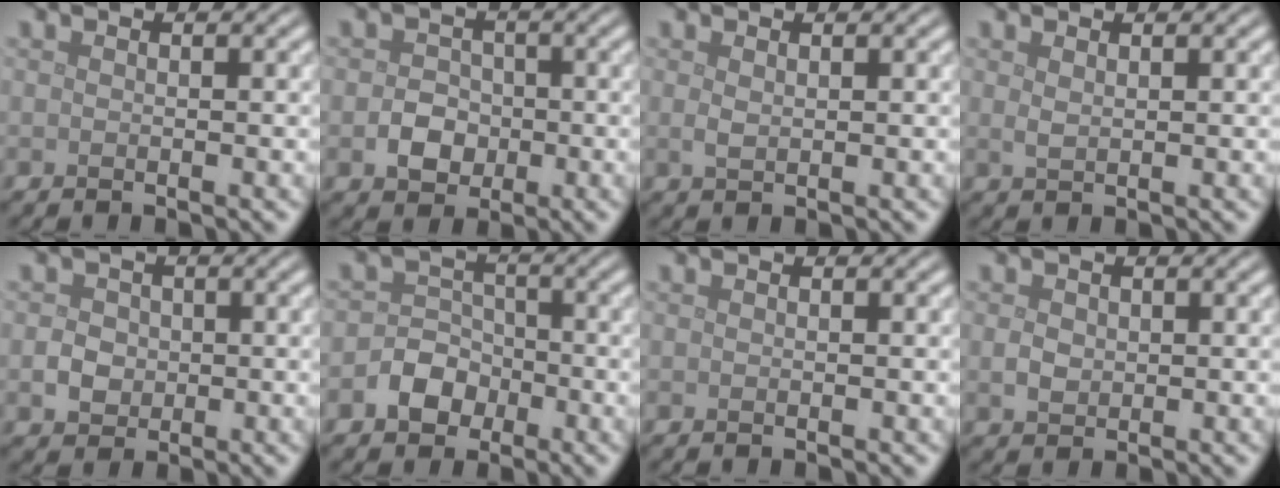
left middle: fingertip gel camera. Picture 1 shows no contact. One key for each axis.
{"total": 2.8, "fx": -0.8, "fy": 2.3, "fz": 1.3, "tx": -0.016, "ty": 0.000, "tz": -0.018}
{"total": 0.9, "fx": 0.2, "fy": 0.5, "fz": 0.7, "tx": -0.019, "ty": -0.002, "tz": 0.005}
{"total": 0.9, "fx": 0.4, "fy": 0.4, "fz": 0.7, "tx": -0.018, "ty": -0.002, "tz": 0.011}
{"total": 2.2, "fx": -0.3, "fy": 1.9, "fz": 0.9, "tx": -0.011, "ty": -0.001, "tz": -0.009}
{"total": 3.2, "fx": -1.4, "fy": 2.6, "fz": 1.2, "tx": -0.009, "ty": 0.007, "tz": -0.031}
{"total": 0.0}
{"total": 1.5, "fx": 0.1, "fy": 1.3, "fz": 0.8, "tx": -0.017, "ty": -0.003, "tz": 0.000}